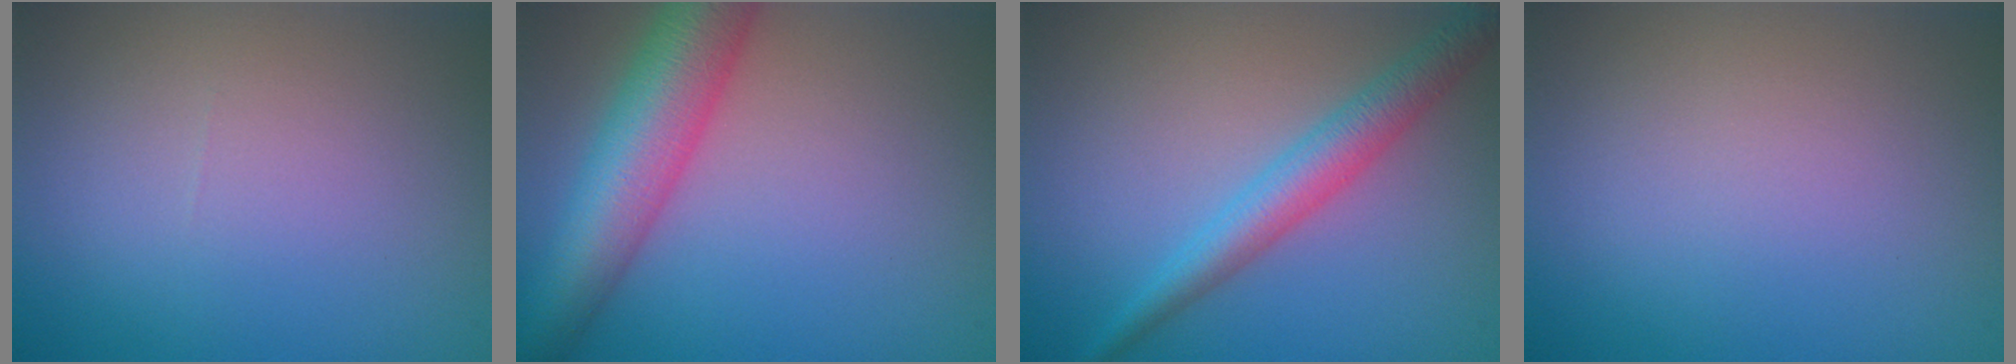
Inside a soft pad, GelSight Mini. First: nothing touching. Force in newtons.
{"total": 8.9, "press": 8.9, "slide": 0.4}
{"total": 3.9, "press": 3.9, "slide": 0.2}
{"total": 0.0}